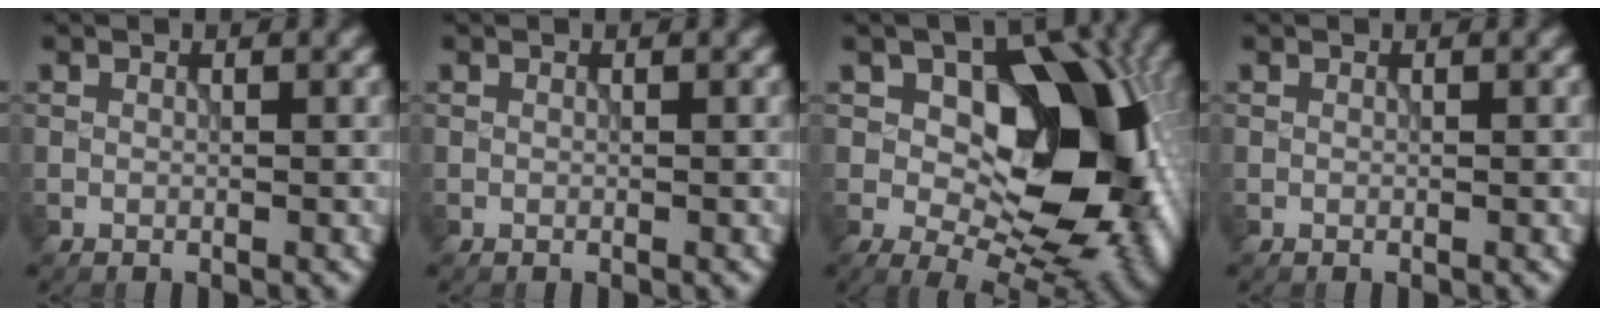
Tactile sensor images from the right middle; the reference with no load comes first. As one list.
[{"total": 0.0}, {"total": 16.3, "force": [1.0, 10.0, 12.8], "torque": [-0.142, 0.009, 0.012]}, {"total": 0.0}]